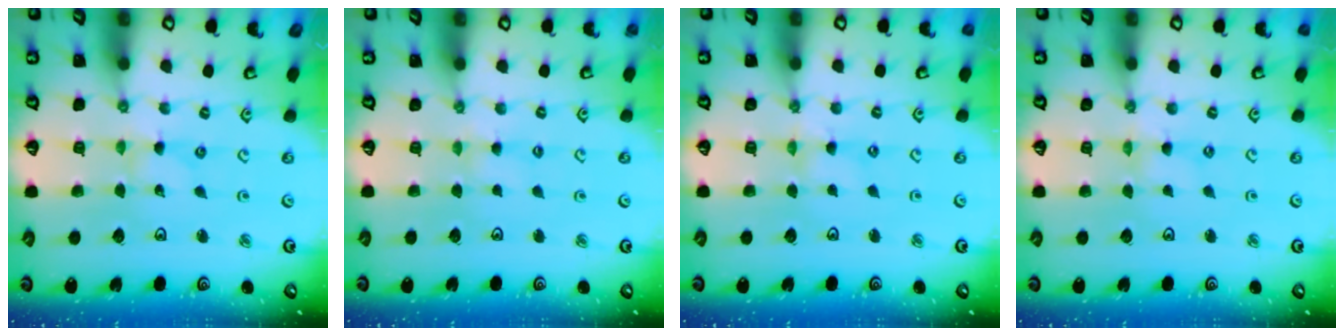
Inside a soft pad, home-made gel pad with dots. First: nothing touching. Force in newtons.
{"total": 1.8, "press": 1.7, "slide": 0.3}
{"total": 0.0}
{"total": 0.0}